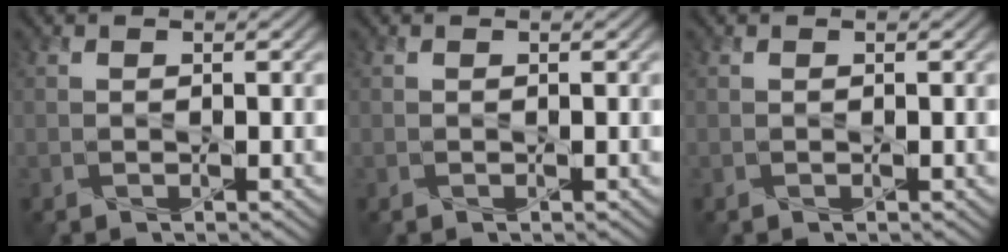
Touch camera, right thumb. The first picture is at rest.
{"total": 0.0}
{"total": 0.0}